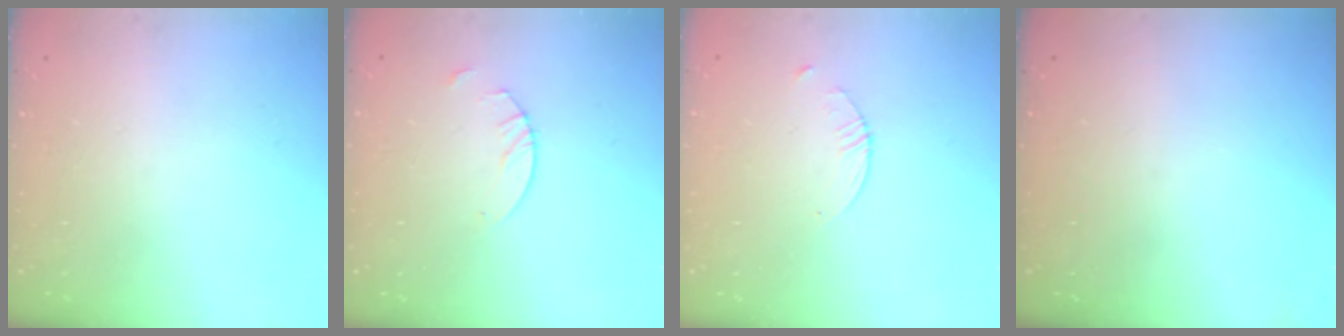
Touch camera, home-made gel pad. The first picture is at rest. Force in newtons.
{"total": 2.7, "press": 2.7, "slide": 0.2}
{"total": 1.5, "press": 1.5, "slide": 0.2}
{"total": 0.0}